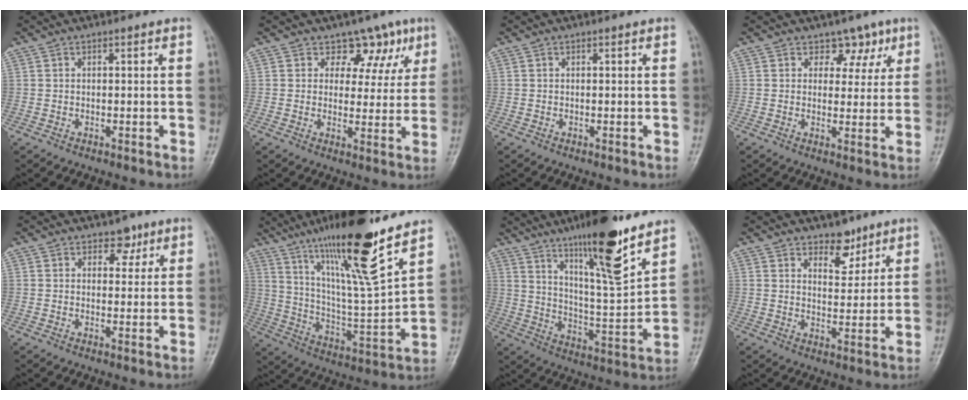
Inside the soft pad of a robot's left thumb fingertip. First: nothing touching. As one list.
[{"total": 6.3, "force": [3.8, 4.8, 1.7], "torque": [0.026, -0.013, 0.050]}, {"total": 0.0}, {"total": 4.8, "force": [2.9, 3.5, 1.4], "torque": [0.019, -0.012, 0.039]}, {"total": 3.4, "force": [2.1, 2.3, 1.2], "torque": [0.009, -0.011, 0.029]}, {"total": 21.5, "force": [14.6, 2.0, 15.7], "torque": [-0.246, -0.071, 0.257]}, {"total": 17.7, "force": [12.1, 2.5, 12.6], "torque": [-0.188, -0.074, 0.205]}, {"total": 5.7, "force": [4.2, 3.1, 2.4], "torque": [-0.007, -0.031, 0.067]}]